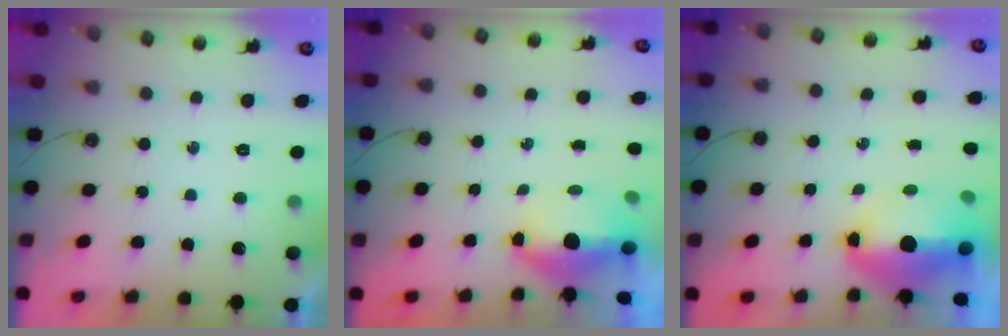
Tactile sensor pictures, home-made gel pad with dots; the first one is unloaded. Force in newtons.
{"total": 11.3, "press": 6.0, "slide": 9.6}
{"total": 8.2, "press": 8.2, "slide": 1.0}